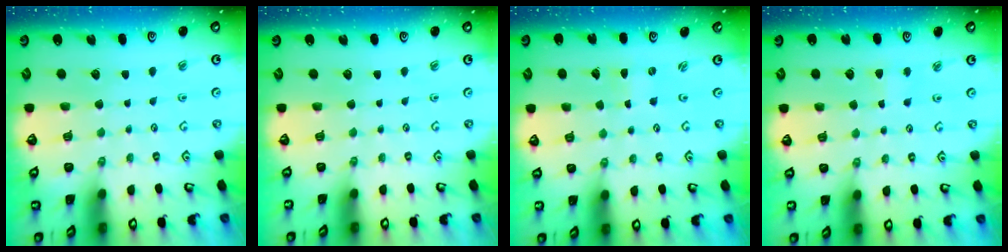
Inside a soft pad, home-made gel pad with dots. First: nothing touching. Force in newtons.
{"total": 0.0}
{"total": 0.0}
{"total": 2.1, "press": 2.0, "slide": 0.4}